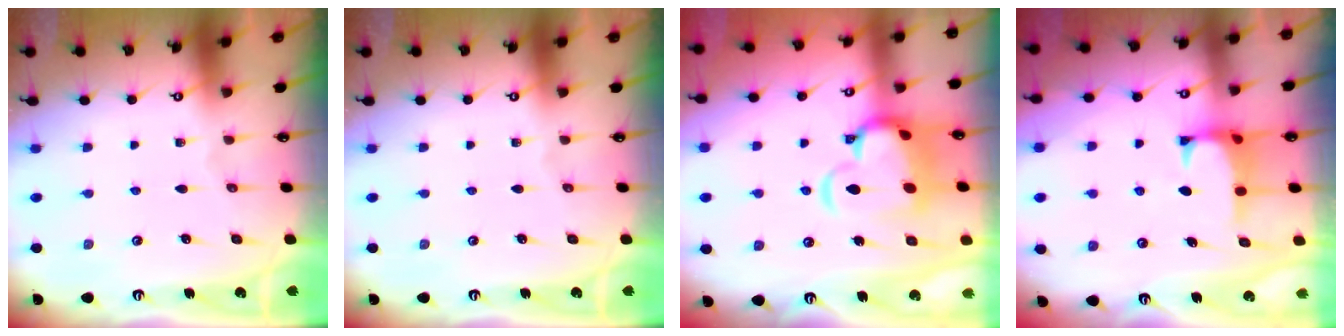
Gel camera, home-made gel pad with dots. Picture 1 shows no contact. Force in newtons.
{"total": 0.0}
{"total": 9.8, "press": 9.6, "slide": 2.0}
{"total": 0.9, "press": 0.4, "slide": 0.8}